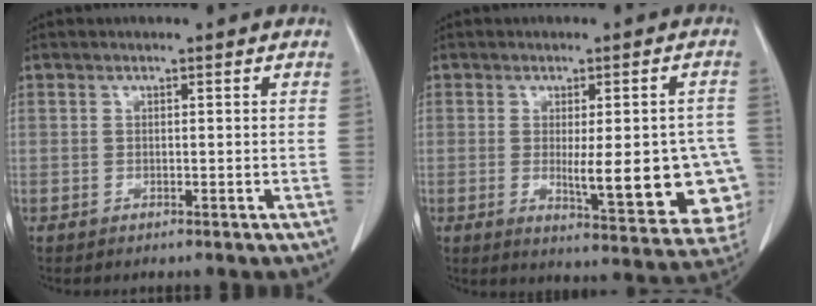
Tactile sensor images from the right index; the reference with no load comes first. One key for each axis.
{"total": 15.6, "fx": -2.8, "fy": 4.1, "fz": 14.8, "tx": -0.117, "ty": -0.001, "tz": -0.016}